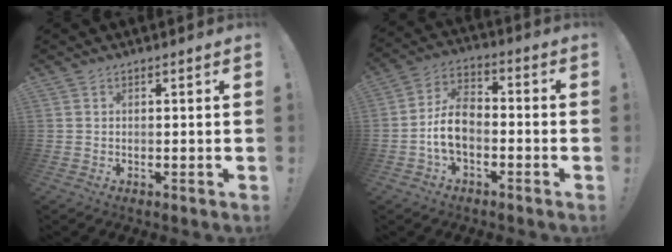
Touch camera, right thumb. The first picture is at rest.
{"total": 9.9, "force": [-2.8, 6.3, 7.0], "torque": [-0.139, 0.016, -0.050]}